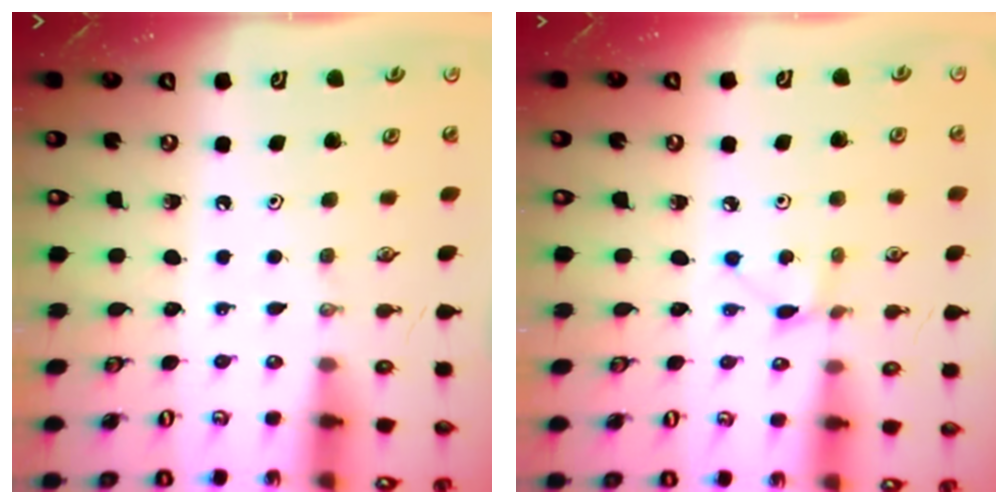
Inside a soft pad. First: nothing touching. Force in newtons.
{"total": 3.0, "press": 3.0, "slide": 0.4}